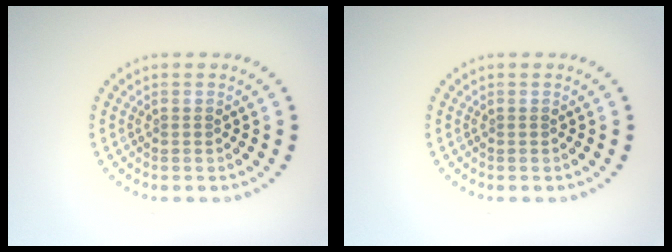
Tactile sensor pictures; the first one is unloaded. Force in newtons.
{"total": 0.0}